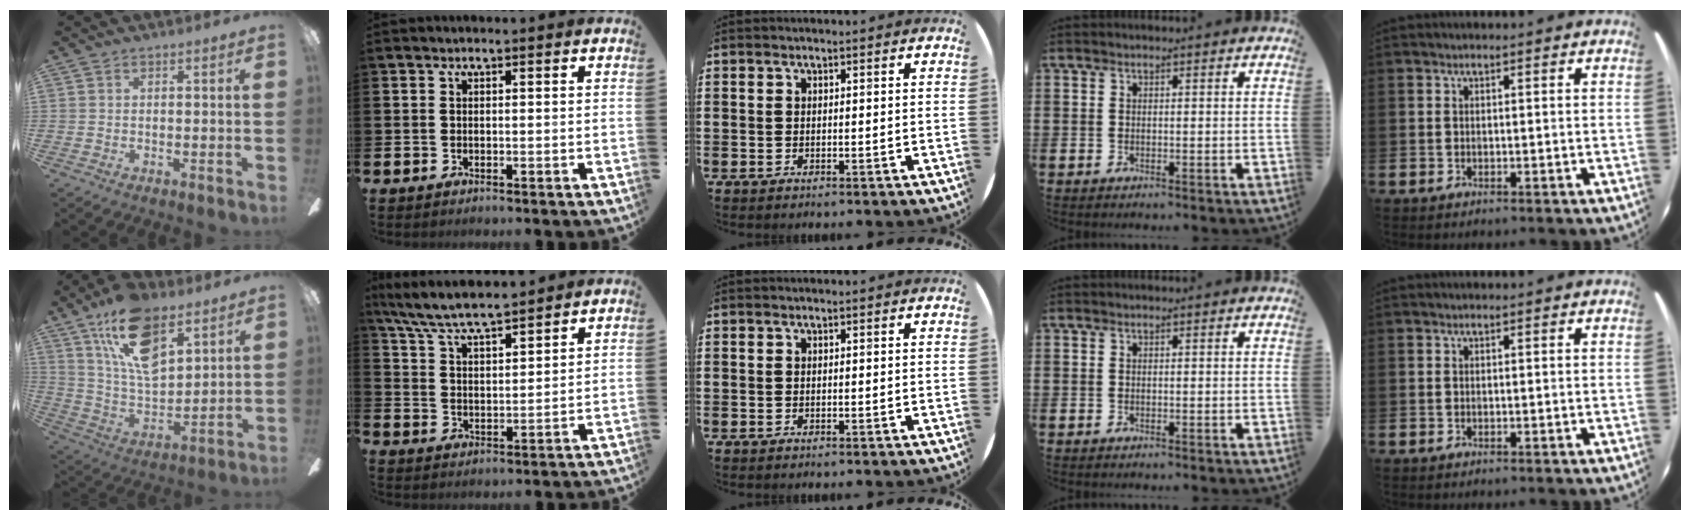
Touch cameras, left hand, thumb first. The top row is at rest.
{"thumb": {"total": 18.5, "force": [11.0, 9.2, 11.7], "torque": [-0.214, -0.045, 0.195]}, "index": {"total": 7.1, "force": [6.8, 0.6, 2.1], "torque": [-0.072, -0.036, 0.121]}}